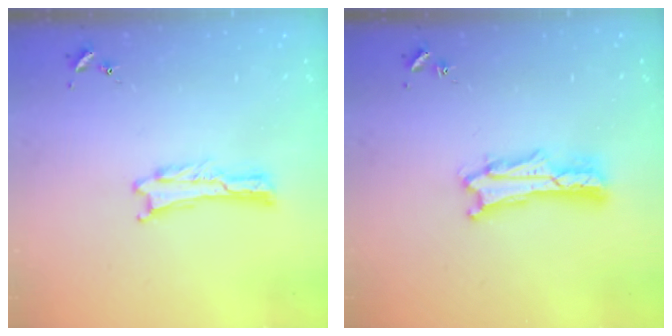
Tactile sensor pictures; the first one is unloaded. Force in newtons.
{"total": 2.1, "press": 2.1, "slide": 0.3}